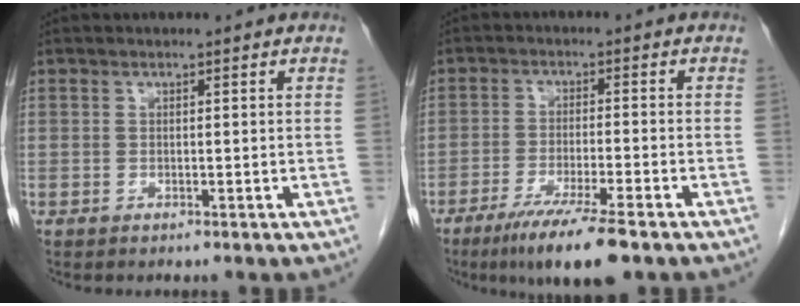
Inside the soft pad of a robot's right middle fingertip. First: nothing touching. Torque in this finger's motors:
{"motor_torque": [1.33, -0.81, 0.49, 0.13]}